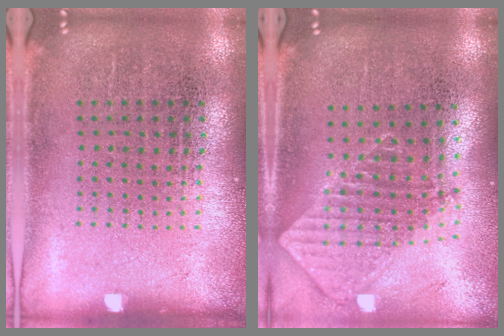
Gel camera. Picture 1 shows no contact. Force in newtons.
{"total": 1.9, "press": 1.5, "slide": 1.2}